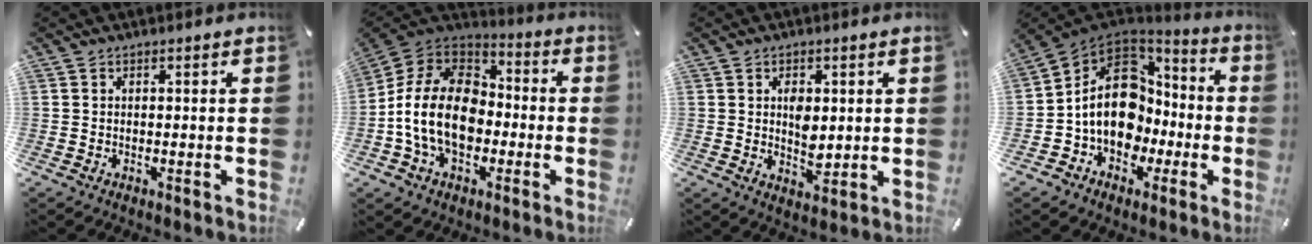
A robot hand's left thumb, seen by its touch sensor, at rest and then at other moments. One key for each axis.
{"total": 17.4, "fx": -3.9, "fy": 12.7, "fz": 11.2, "tx": -0.235, "ty": 0.035, "tz": -0.071}
{"total": 5.2, "fx": 0.9, "fy": 3.5, "fz": 3.7, "tx": -0.052, "ty": -0.003, "tz": 0.012}
{"total": 16.0, "fx": 0.0, "fy": 13.0, "fz": 9.4, "tx": -0.176, "ty": 0.002, "tz": 0.004}